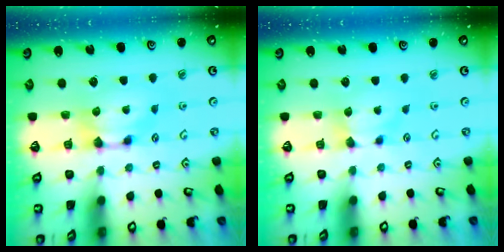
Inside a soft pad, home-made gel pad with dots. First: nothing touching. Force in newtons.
{"total": 1.8, "press": 1.7, "slide": 0.5}